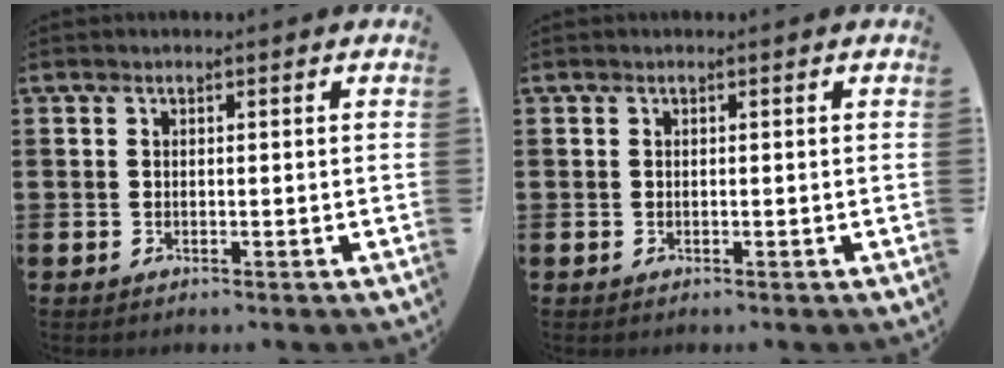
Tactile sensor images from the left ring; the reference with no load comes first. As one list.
[{"total": 0.0}]